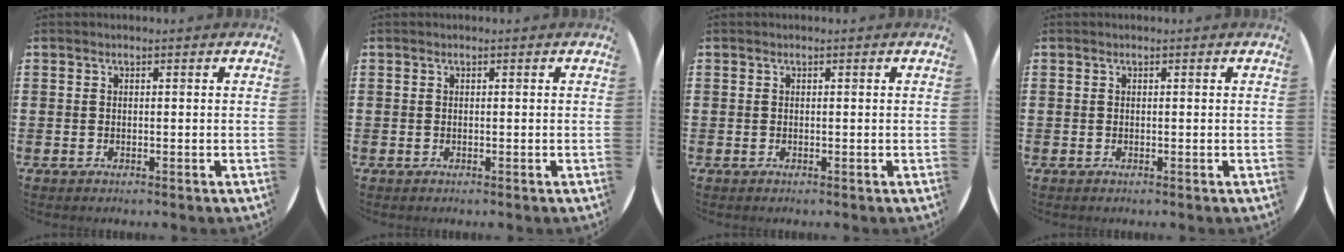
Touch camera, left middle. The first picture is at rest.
{"total": 0.0}
{"total": 0.0}
{"total": 0.0}